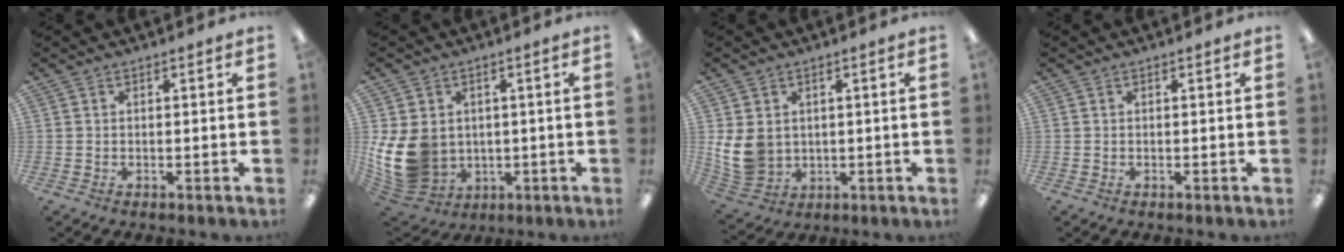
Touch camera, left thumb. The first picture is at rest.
{"total": 13.3, "force": [0.3, 11.1, 7.2], "torque": [-0.177, -0.013, 0.015]}
{"total": 8.8, "force": [1.3, 7.3, 4.8], "torque": [-0.124, -0.001, 0.028]}
{"total": 0.0}